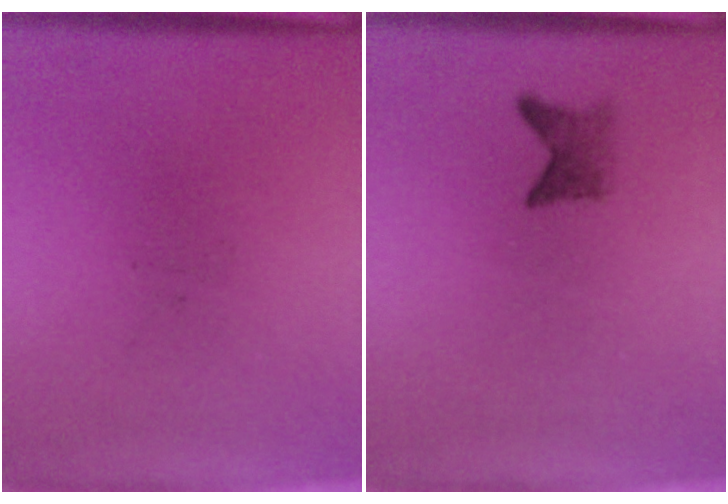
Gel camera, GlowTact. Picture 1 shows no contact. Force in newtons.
{"total": 2.0}